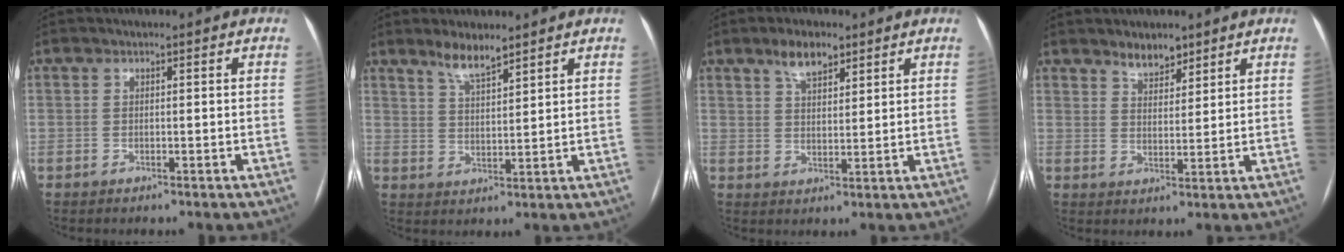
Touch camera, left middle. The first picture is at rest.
{"total": 4.8, "force": [4.0, 0.8, 2.6], "torque": [-0.052, -0.003, 0.075]}
{"total": 5.2, "force": [3.6, 2.0, 3.1], "torque": [-0.059, 0.008, 0.066]}
{"total": 4.2, "force": [3.4, 1.8, 1.5], "torque": [-0.026, -0.001, 0.061]}